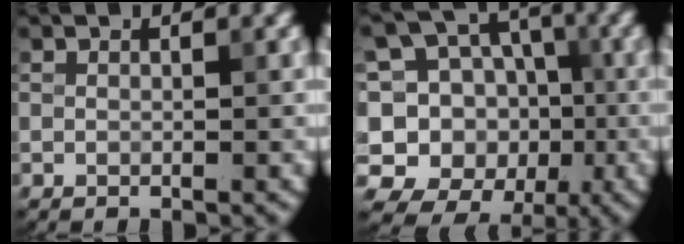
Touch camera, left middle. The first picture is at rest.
{"total": 11.6, "force": [-1.1, 10.8, 3.9], "torque": [-0.102, 0.039, -0.018]}